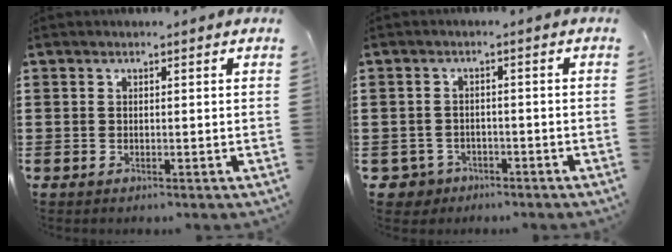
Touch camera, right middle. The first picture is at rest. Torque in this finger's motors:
{"motor_torque": [0.95, 0.02, 0.03, 0.00]}